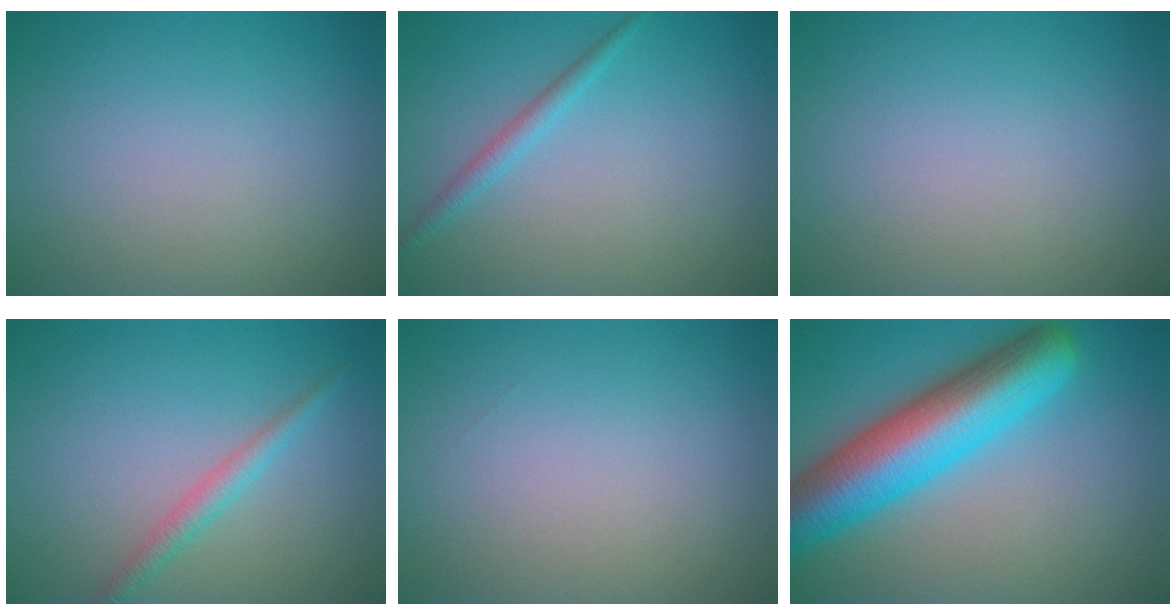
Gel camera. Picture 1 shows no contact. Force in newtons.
{"total": 1.6, "press": 1.6, "slide": 0.1}
{"total": 0.0}
{"total": 2.0, "press": 2.0, "slide": 0.1}
{"total": 0.0}
{"total": 10.2, "press": 10.2, "slide": 0.3}